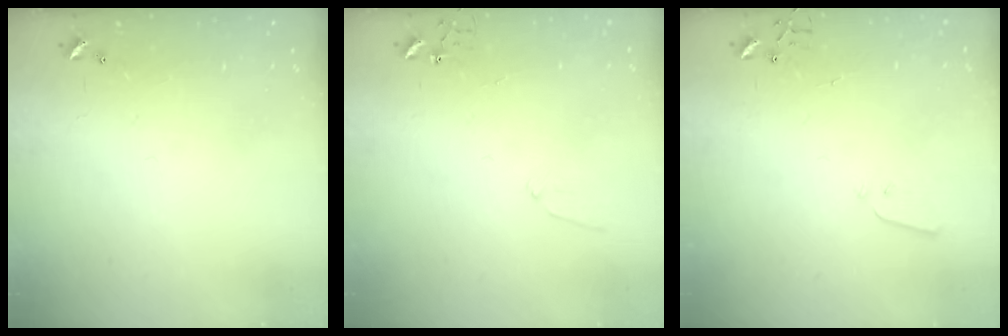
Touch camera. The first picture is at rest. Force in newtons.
{"total": 5.8, "press": 5.8, "slide": 0.7}
{"total": 2.9, "press": 2.9, "slide": 0.1}